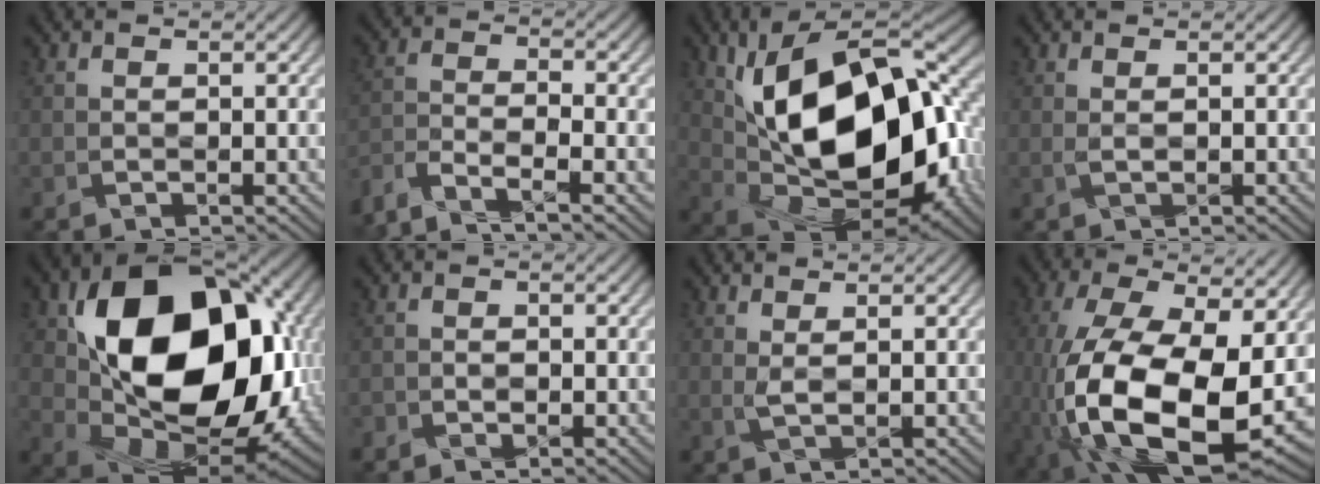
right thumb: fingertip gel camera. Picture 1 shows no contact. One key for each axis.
{"total": 7.4, "fx": -6.0, "fy": 2.0, "fz": 3.8, "tx": -0.084, "ty": -0.012, "tz": -0.120}
{"total": 17.8, "fx": 2.3, "fy": 9.7, "fz": 14.8, "tx": -0.247, "ty": 0.009, "tz": 0.036}
{"total": 0.6, "fx": 0.3, "fy": -0.1, "fz": 0.5, "tx": -0.014, "ty": 0.001, "tz": 0.007}
{"total": 19.1, "fx": 2.3, "fy": 13.3, "fz": 13.5, "tx": -0.238, "ty": -0.026, "tz": 0.063}
{"total": 1.2, "fx": -1.1, "fy": 0.3, "fz": 0.2, "tx": -0.007, "ty": -0.001, "tz": -0.021}
{"total": 1.2, "fx": 0.7, "fy": 0.1, "fz": 0.9, "tx": -0.024, "ty": 0.000, "tz": 0.016}
{"total": 18.2, "fx": -4.0, "fy": 9.2, "fz": 15.2, "tx": -0.318, "ty": -0.030, "tz": -0.061}